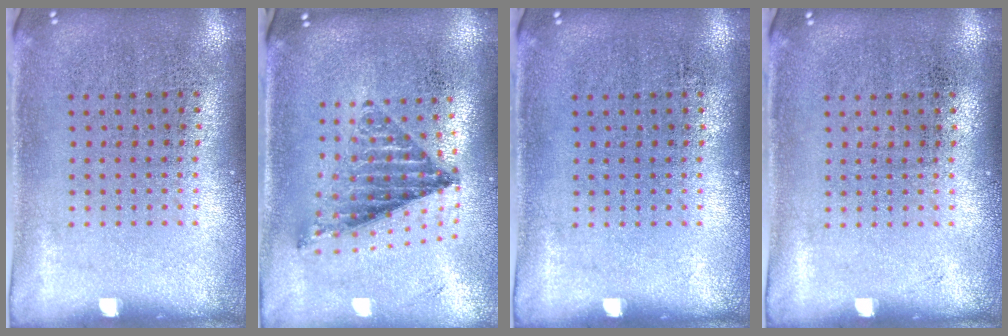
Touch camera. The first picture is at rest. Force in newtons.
{"total": 1.0, "press": 0.9, "slide": 0.4}
{"total": 0.0}
{"total": 0.0}